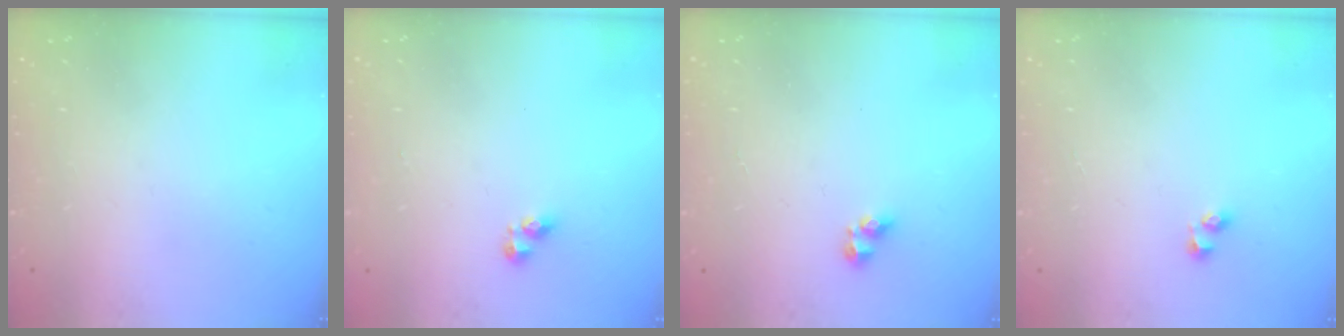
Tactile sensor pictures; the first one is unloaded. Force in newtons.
{"total": 3.4, "press": 3.4, "slide": 0.3}
{"total": 2.9, "press": 2.6, "slide": 1.1}
{"total": 2.6, "press": 2.3, "slide": 1.2}